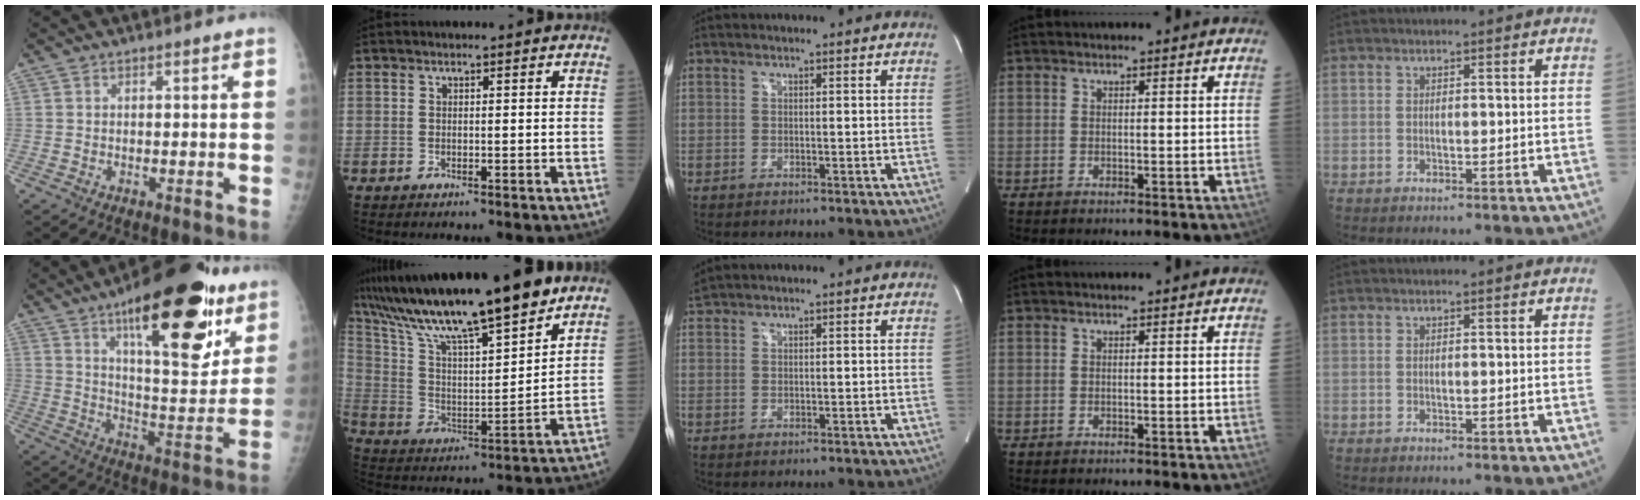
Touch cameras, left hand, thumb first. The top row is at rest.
{"thumb": {"total": 26.8, "force": [14.8, 9.6, 20.1], "torque": [-0.253, -0.053, 0.226]}, "index": {"total": 20.0, "force": [16.3, 1.3, 11.5], "torque": [-0.201, 0.008, 0.289]}, "middle": {"total": 1.2, "force": [1.2, -0.1, 0.2], "torque": [-0.013, 0.018, 0.031]}}